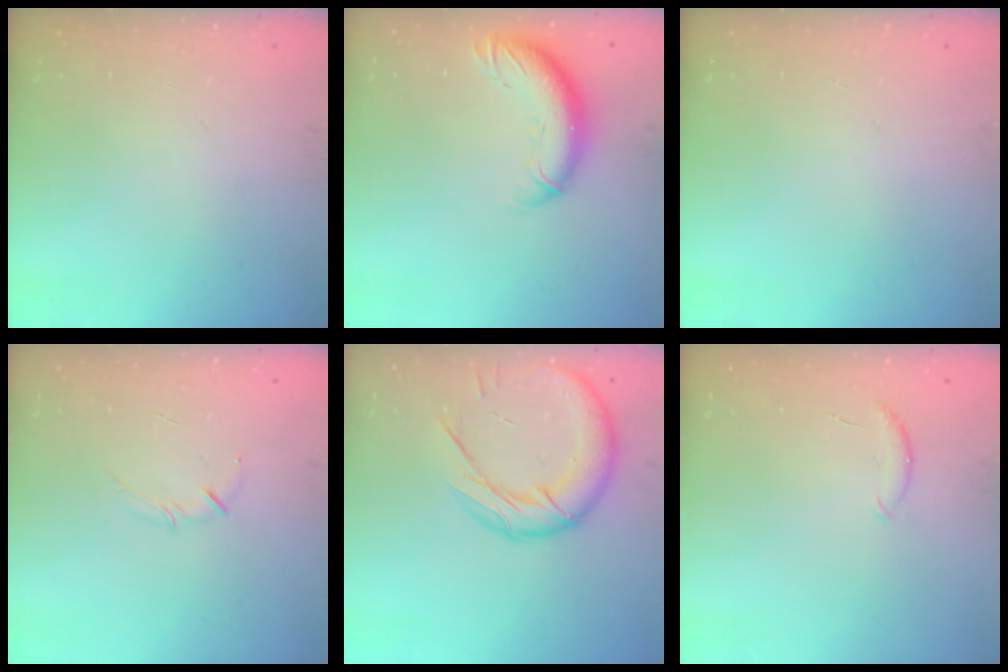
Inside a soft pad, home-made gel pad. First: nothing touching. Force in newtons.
{"total": 12.0, "press": 11.7, "slide": 3.0}
{"total": 0.0}
{"total": 3.3, "press": 3.2, "slide": 0.6}
{"total": 18.4, "press": 18.2, "slide": 2.8}
{"total": 6.2, "press": 6.1, "slide": 0.9}